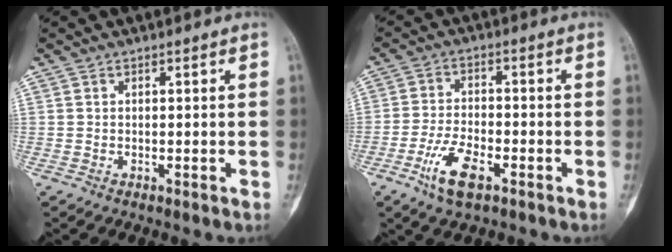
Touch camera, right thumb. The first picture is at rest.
{"total": 7.6, "force": [-3.9, 3.1, 5.7], "torque": [-0.113, 0.013, -0.073]}